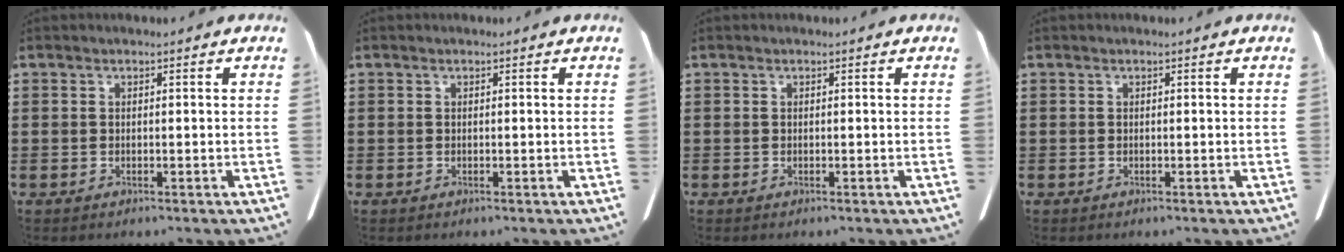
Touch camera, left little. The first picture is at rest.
{"total": 0.0}
{"total": 0.0}
{"total": 0.0}